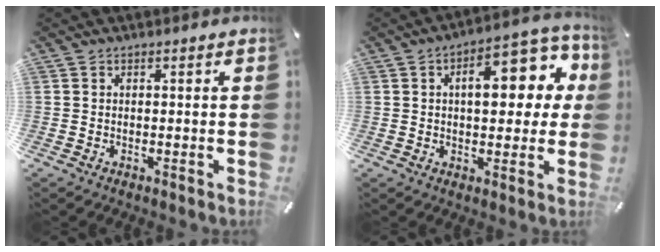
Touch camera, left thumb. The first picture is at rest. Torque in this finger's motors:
{"motor_torque": [1.87, 2.90, 1.29, -0.97, 0.41]}